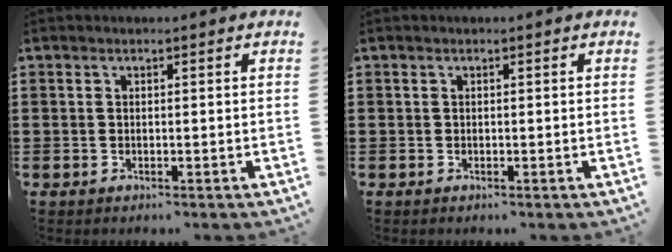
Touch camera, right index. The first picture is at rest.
{"total": 0.0}